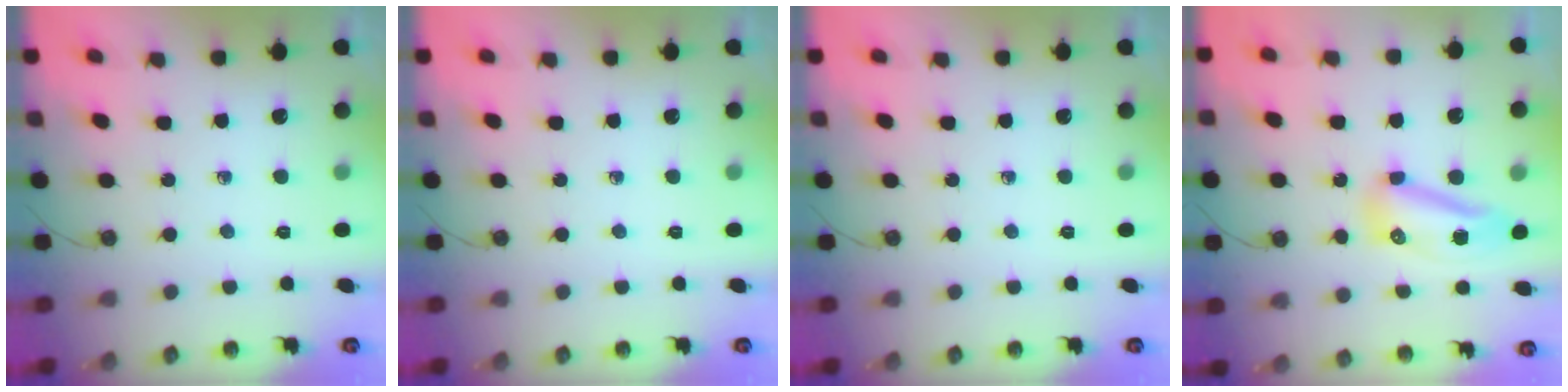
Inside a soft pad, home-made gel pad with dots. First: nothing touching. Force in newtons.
{"total": 0.0}
{"total": 0.0}
{"total": 10.0, "press": 9.9, "slide": 1.3}